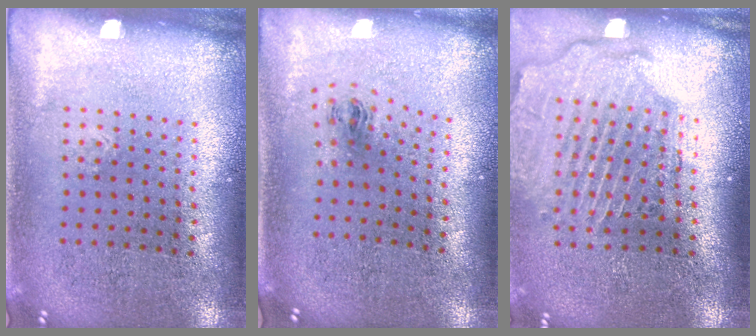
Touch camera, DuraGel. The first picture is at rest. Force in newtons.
{"total": 1.0, "press": 0.4, "slide": 0.9}
{"total": 2.6, "press": 2.2, "slide": 1.4}